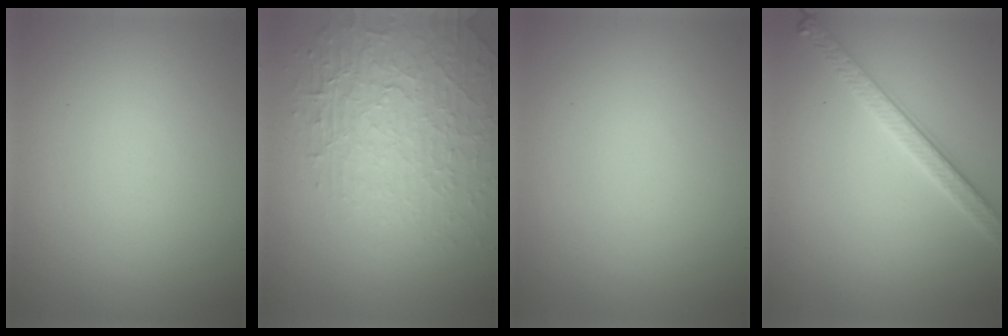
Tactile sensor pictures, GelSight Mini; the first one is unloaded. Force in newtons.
{"total": 4.2, "press": 4.0, "slide": 1.2}
{"total": 0.0}
{"total": 2.8, "press": 2.8, "slide": 0.7}